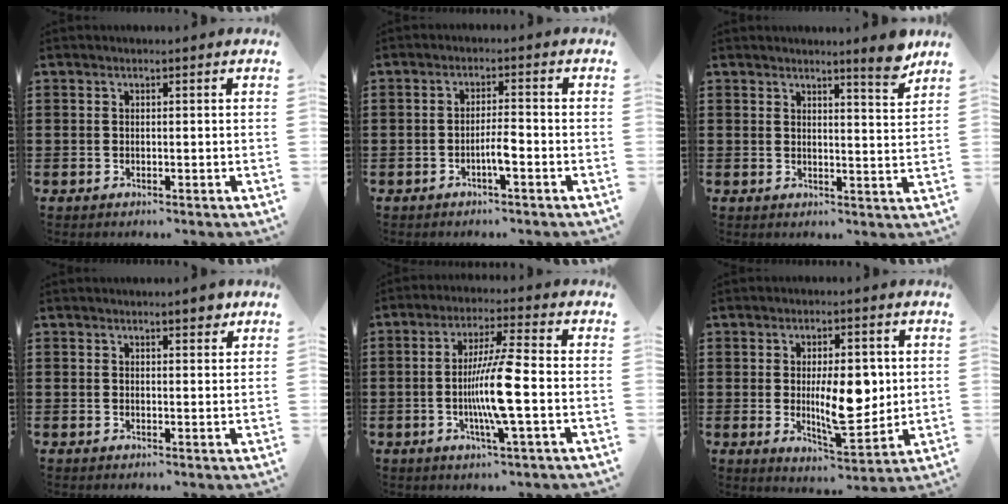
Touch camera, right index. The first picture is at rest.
{"total": 3.3, "force": [-1.4, 0.4, 3.0], "torque": [-0.060, 0.000, -0.028]}
{"total": 4.7, "force": [4.1, -0.4, 2.3], "torque": [-0.042, -0.016, 0.070]}
{"total": 2.6, "force": [2.0, 0.6, 1.5], "torque": [-0.016, -0.001, 0.031]}
{"total": 9.5, "force": [-1.7, 0.2, 9.4], "torque": [-0.187, -0.018, -0.042]}
{"total": 9.9, "force": [0.5, 4.2, 8.9], "torque": [-0.137, -0.004, 0.003]}